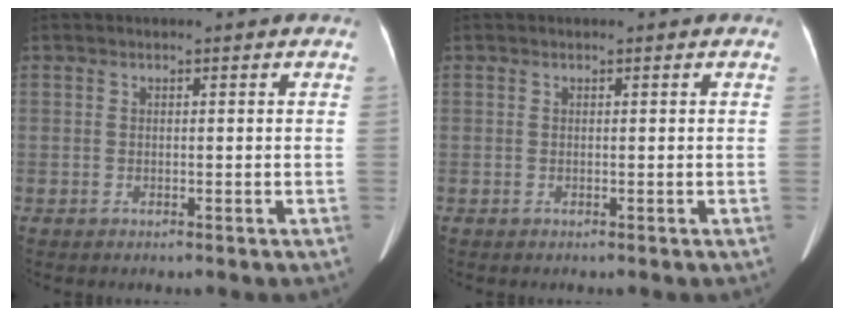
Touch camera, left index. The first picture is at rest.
{"total": 0.0}